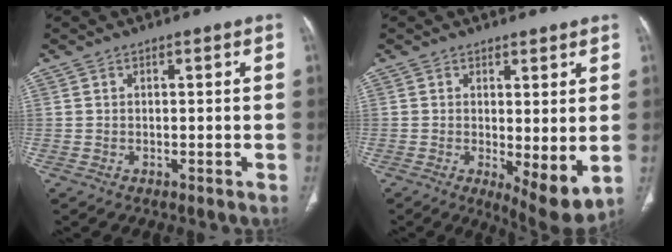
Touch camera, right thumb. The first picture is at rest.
{"total": 7.5, "force": [-0.2, 2.6, 7.0], "torque": [-0.103, -0.024, 0.005]}